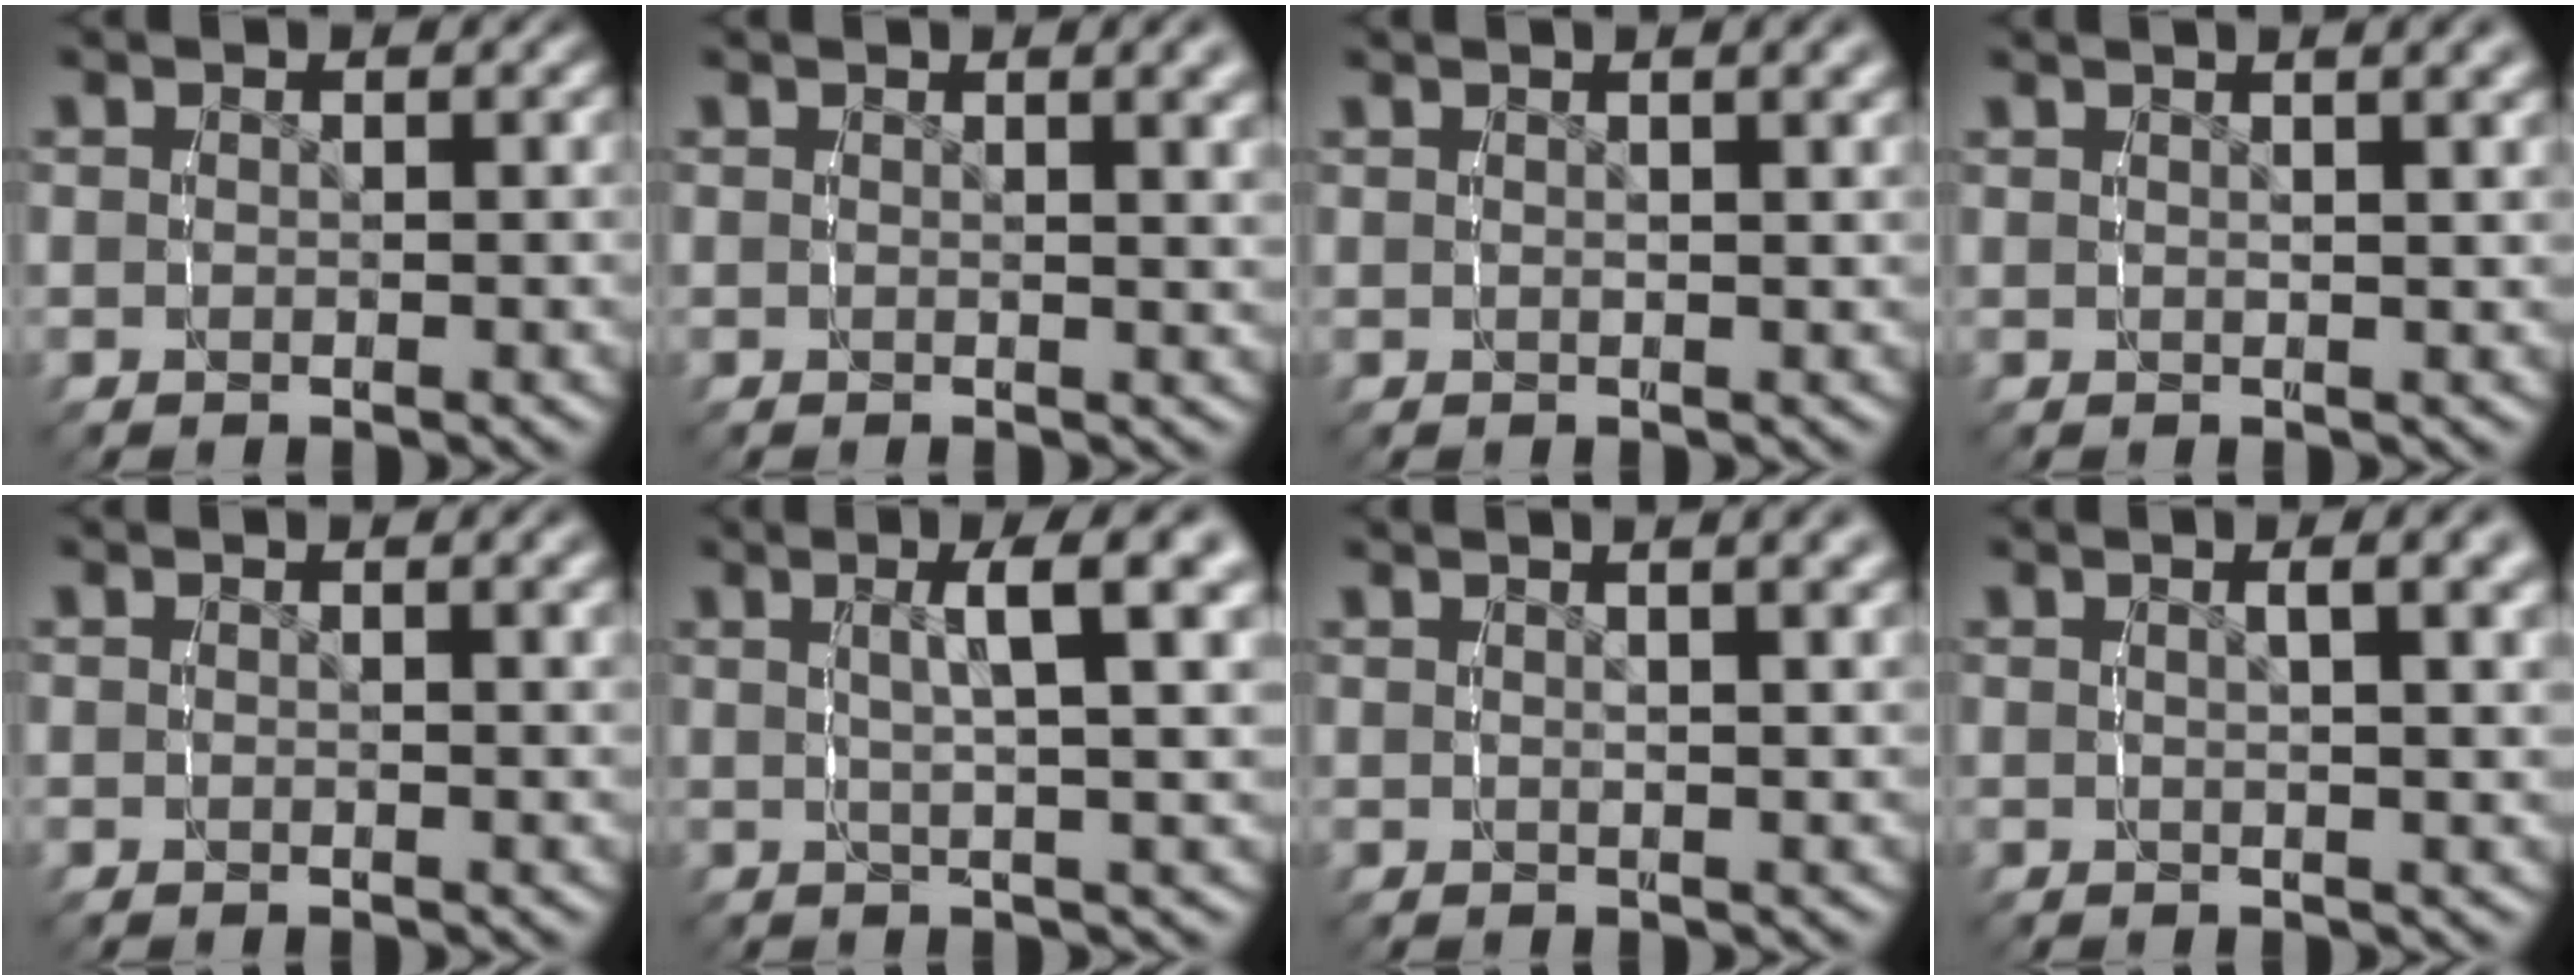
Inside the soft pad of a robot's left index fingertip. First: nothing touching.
{"total": 2.1, "force": [1.1, -0.2, 1.8], "torque": [-0.021, 0.000, 0.017]}
{"total": 2.0, "force": [1.2, -0.1, 1.6], "torque": [-0.015, 0.006, 0.021]}
{"total": 3.5, "force": [2.2, 0.4, 2.7], "torque": [-0.023, 0.014, 0.033]}
{"total": 1.0, "force": [0.5, -0.3, 0.7], "torque": [-0.011, -0.002, 0.009]}
{"total": 5.9, "force": [2.4, 0.7, 5.4], "torque": [-0.067, 0.018, 0.035]}
{"total": 4.4, "force": [2.7, 0.9, 3.4], "torque": [-0.032, 0.016, 0.039]}
{"total": 3.1, "force": [1.4, 0.0, 2.7], "torque": [-0.032, 0.004, 0.025]}